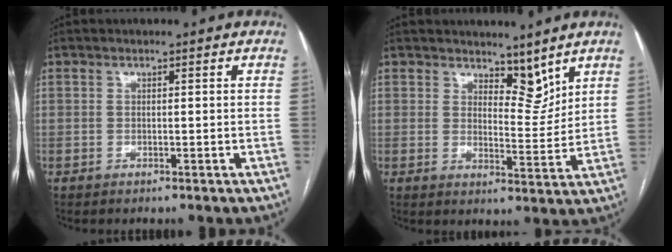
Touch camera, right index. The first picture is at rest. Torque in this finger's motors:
{"motor_torque": [-0.03, 0.05, 0.02, -0.01]}